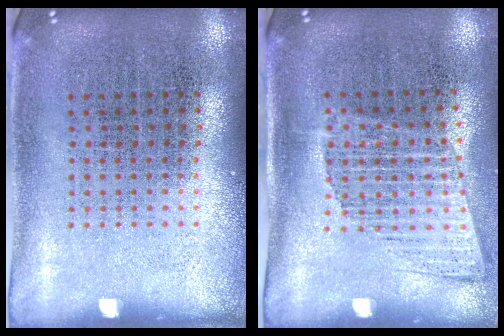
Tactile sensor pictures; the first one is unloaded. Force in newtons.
{"total": 1.3, "press": 1.0, "slide": 0.8}